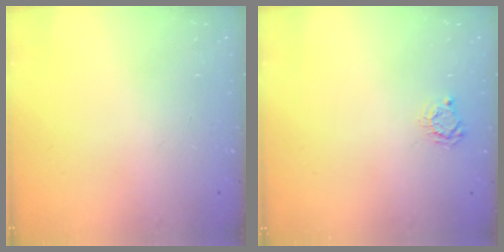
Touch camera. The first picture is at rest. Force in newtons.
{"total": 4.8, "press": 4.8, "slide": 0.4}